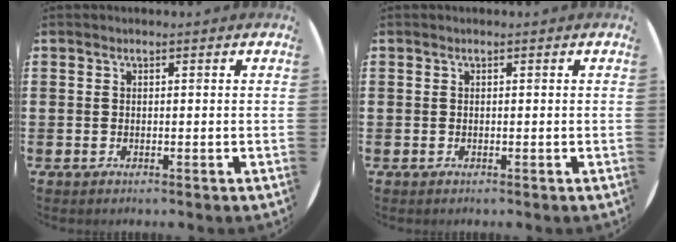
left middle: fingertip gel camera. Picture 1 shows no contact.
{"total": 0.0}